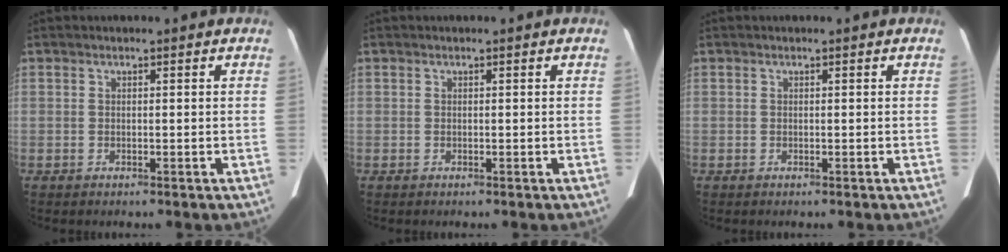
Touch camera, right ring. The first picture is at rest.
{"total": 0.0}
{"total": 0.0}